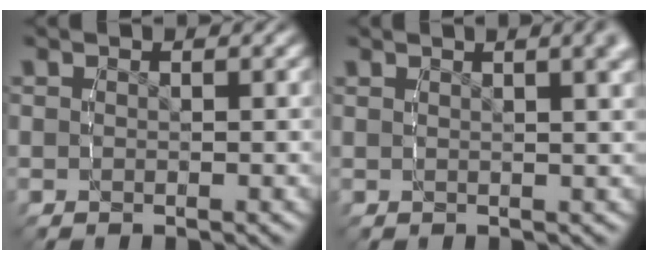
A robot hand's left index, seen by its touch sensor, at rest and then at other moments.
{"total": 3.8, "force": [2.0, 0.7, 3.2], "torque": [-0.030, 0.015, 0.028]}